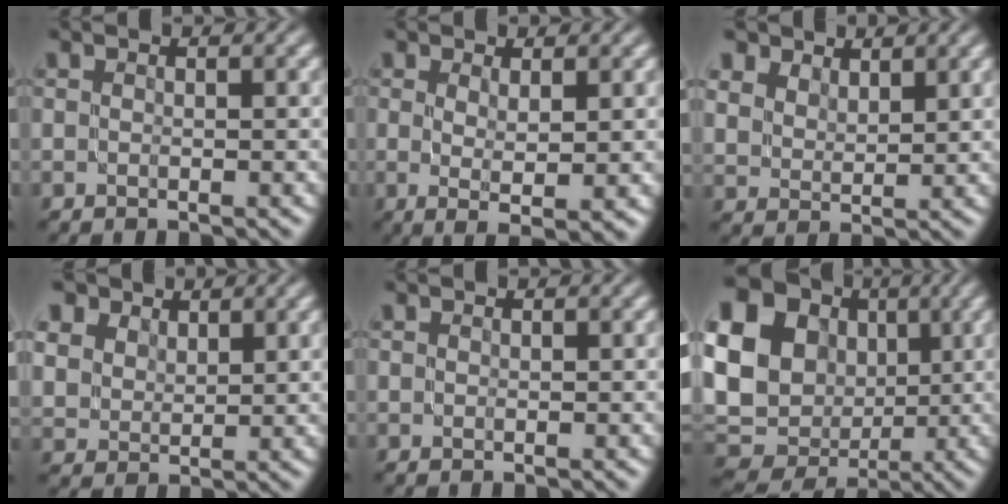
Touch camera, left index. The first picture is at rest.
{"total": 2.5, "force": [0.4, 0.2, 2.5], "torque": [-0.042, -0.011, 0.010]}
{"total": 5.2, "force": [4.1, 2.7, 1.6], "torque": [-0.061, -0.003, 0.080]}
{"total": 8.1, "force": [5.4, 5.2, 3.1], "torque": [-0.123, 0.014, 0.099]}
{"total": 0.0}
{"total": 21.7, "force": [3.0, 19.0, 10.0], "torque": [-0.214, 0.032, 0.013]}